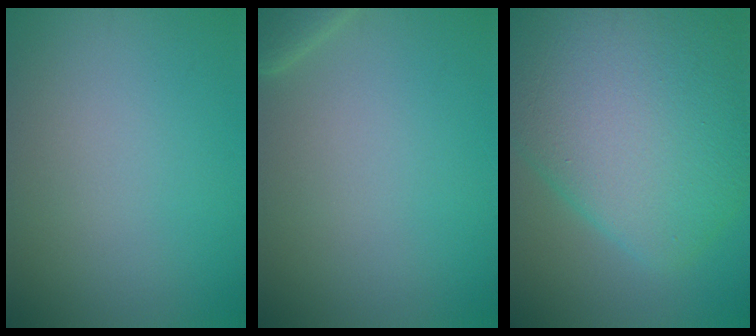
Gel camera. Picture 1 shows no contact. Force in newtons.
{"total": 1.9, "press": 1.9, "slide": 0.3}
{"total": 12.1, "press": 12.1, "slide": 0.3}